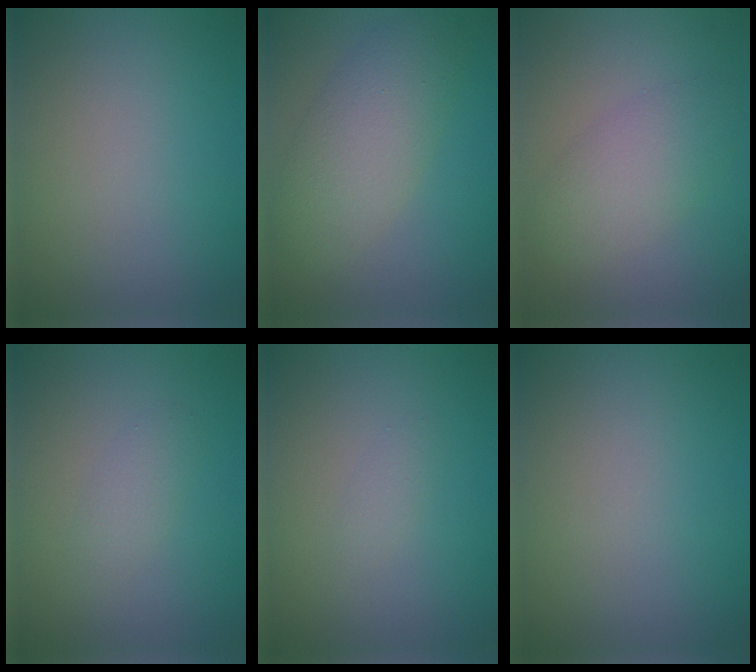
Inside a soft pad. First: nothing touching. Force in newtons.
{"total": 5.5, "press": 5.5, "slide": 0.1}
{"total": 3.9, "press": 3.9, "slide": 0.1}
{"total": 1.5, "press": 1.5, "slide": 0.1}
{"total": 0.8, "press": 0.8, "slide": 0.1}
{"total": 0.0}